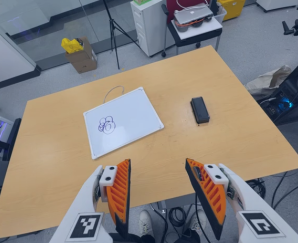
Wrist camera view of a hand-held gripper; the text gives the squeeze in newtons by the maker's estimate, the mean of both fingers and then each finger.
{"total": 0.0}